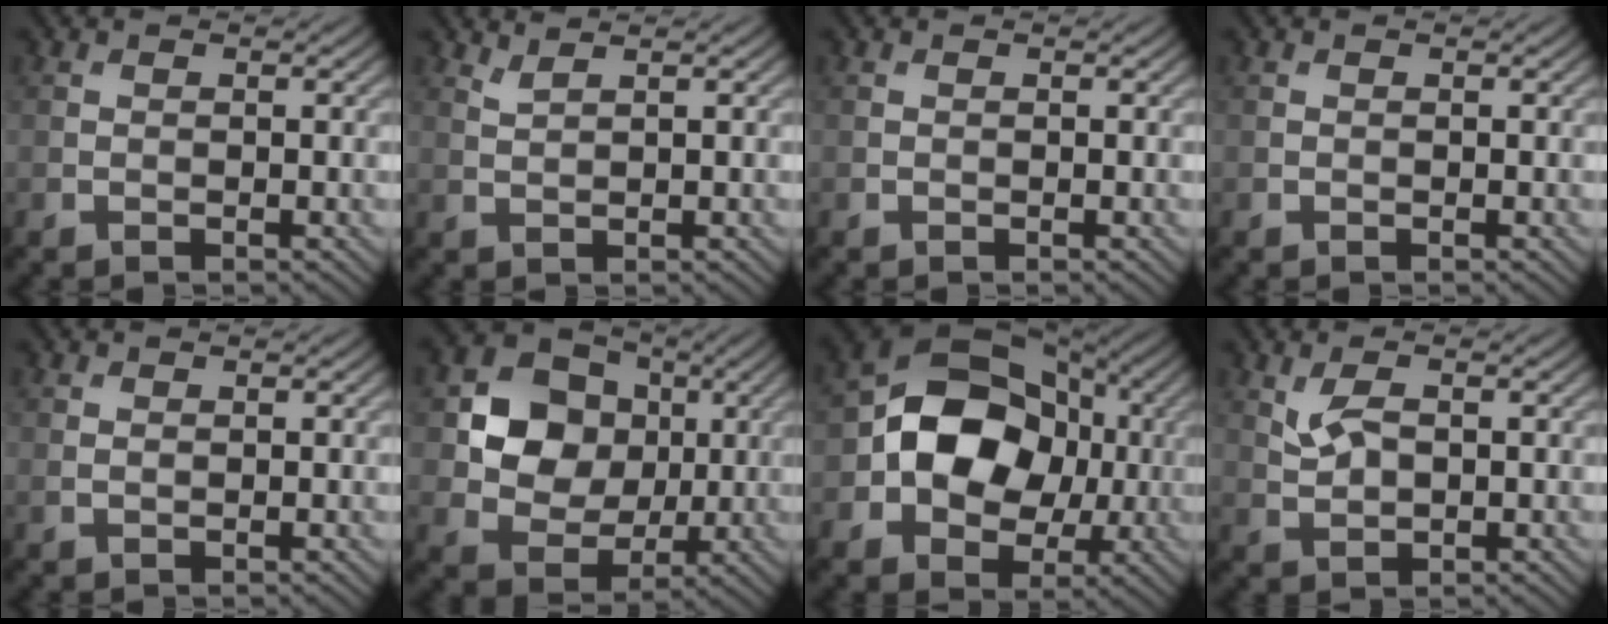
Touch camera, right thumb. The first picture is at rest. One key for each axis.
{"total": 1.5, "fx": 1.3, "fy": 0.2, "fz": 0.7, "tx": -0.019, "ty": 0.005, "tz": 0.028}
{"total": 0.0}
{"total": 0.0}
{"total": 0.6, "fx": 0.4, "fy": 0.3, "fz": 0.3, "tx": -0.010, "ty": -0.001, "tz": 0.009}
{"total": 10.2, "fx": 1.8, "fy": 8.6, "fz": 5.2, "tx": -0.106, "ty": 0.006, "tz": 0.023}
{"total": 12.5, "fx": -0.2, "fy": 9.6, "fz": 8.0, "tx": -0.134, "ty": 0.010, "tz": -0.020}
{"total": 3.3, "fx": 1.2, "fy": 1.5, "fz": 2.7, "tx": -0.062, "ty": 0.000, "tz": 0.026}